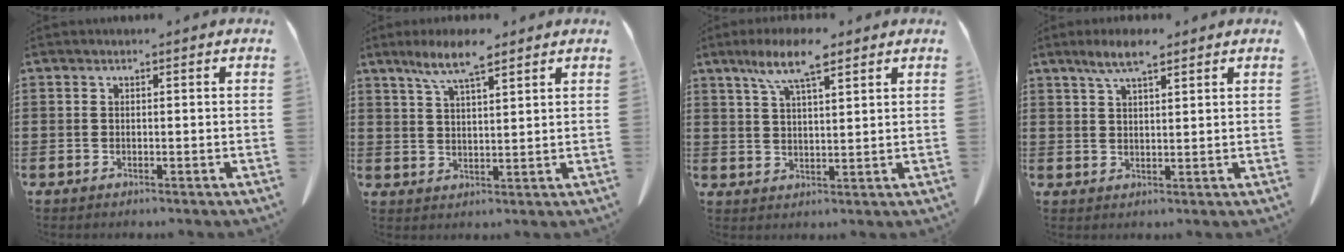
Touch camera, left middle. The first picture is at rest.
{"total": 7.2, "force": [5.1, 1.2, 5.0], "torque": [-0.109, -0.005, 0.090]}
{"total": 8.4, "force": [5.5, 1.9, 6.0], "torque": [-0.129, -0.003, 0.099]}
{"total": 5.0, "force": [3.5, 0.9, 3.5], "torque": [-0.076, 0.001, 0.062]}